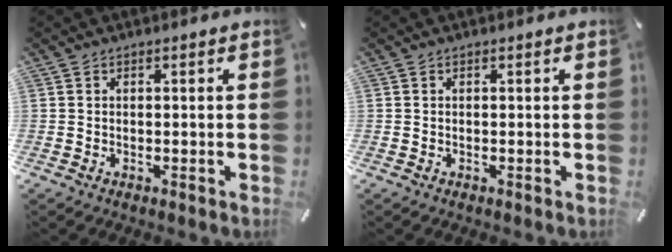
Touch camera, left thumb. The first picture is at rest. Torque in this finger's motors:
{"motor_torque": [0.00, 0.00, -0.02, -0.02, 0.00]}